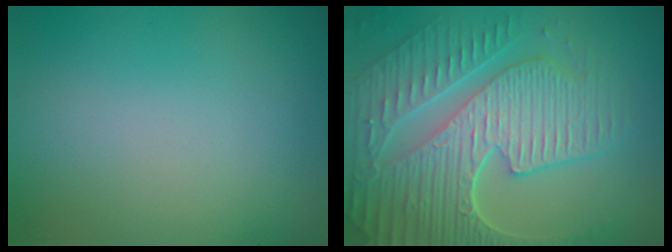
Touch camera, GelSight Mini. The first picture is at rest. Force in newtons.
{"total": 8.9, "press": 6.2, "slide": 6.5}